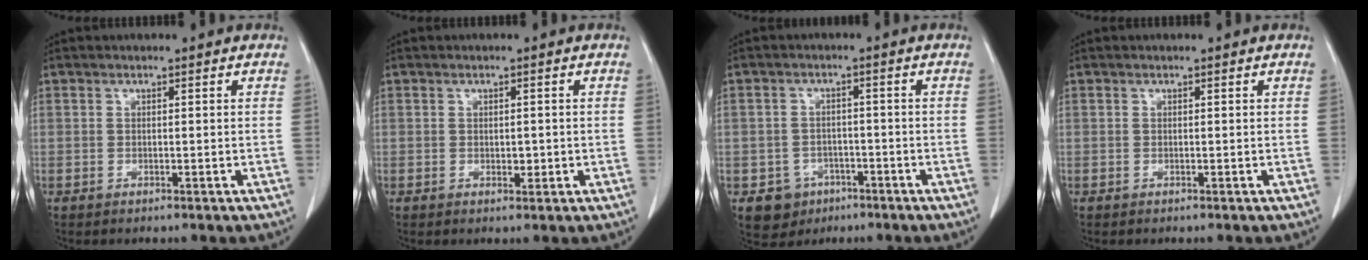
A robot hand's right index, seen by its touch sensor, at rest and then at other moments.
{"total": 1.5, "force": [-0.2, 0.9, 1.2], "torque": [-0.016, 0.000, 0.002]}
{"total": 5.2, "force": [-2.5, 4.5, 0.7], "torque": [-0.007, 0.012, -0.031]}
{"total": 0.0}